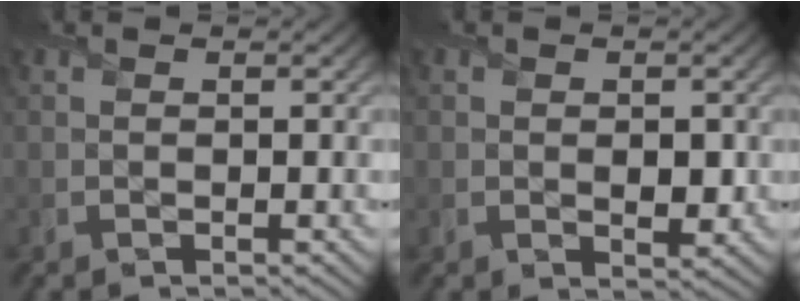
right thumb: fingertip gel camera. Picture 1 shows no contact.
{"total": 1.9, "force": [-0.1, 1.1, 1.6], "torque": [-0.031, -0.008, -0.001]}